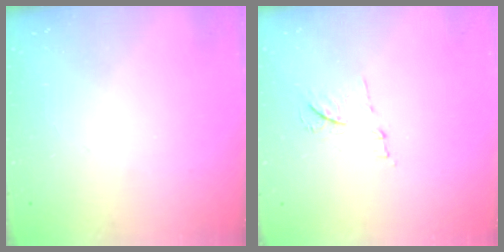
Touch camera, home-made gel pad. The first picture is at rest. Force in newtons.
{"total": 7.6, "press": 7.6, "slide": 0.6}